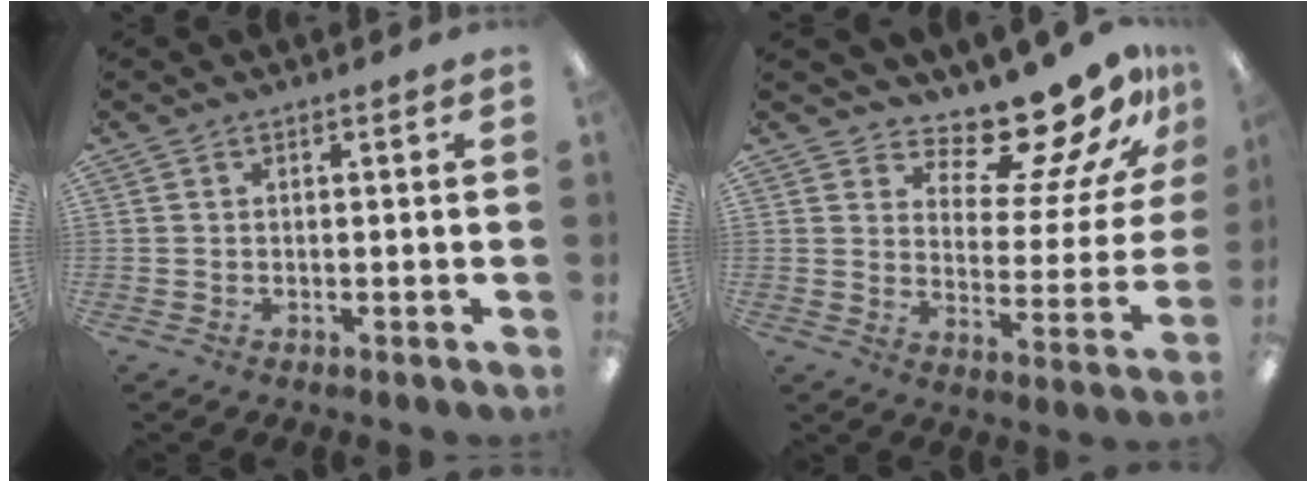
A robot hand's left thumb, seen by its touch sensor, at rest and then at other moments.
{"total": 15.6, "force": [13.7, 4.0, 6.5], "torque": [-0.098, -0.115, 0.227]}